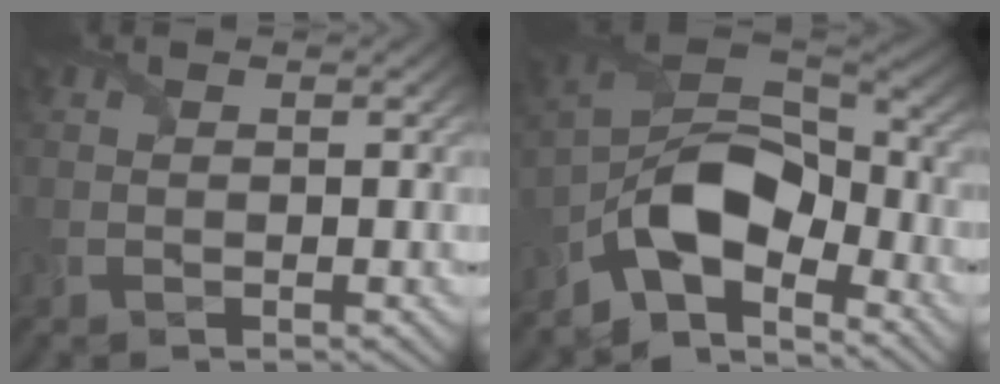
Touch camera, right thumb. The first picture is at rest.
{"total": 12.2, "force": [-6.6, 6.4, 8.0], "torque": [-0.157, -0.007, -0.142]}